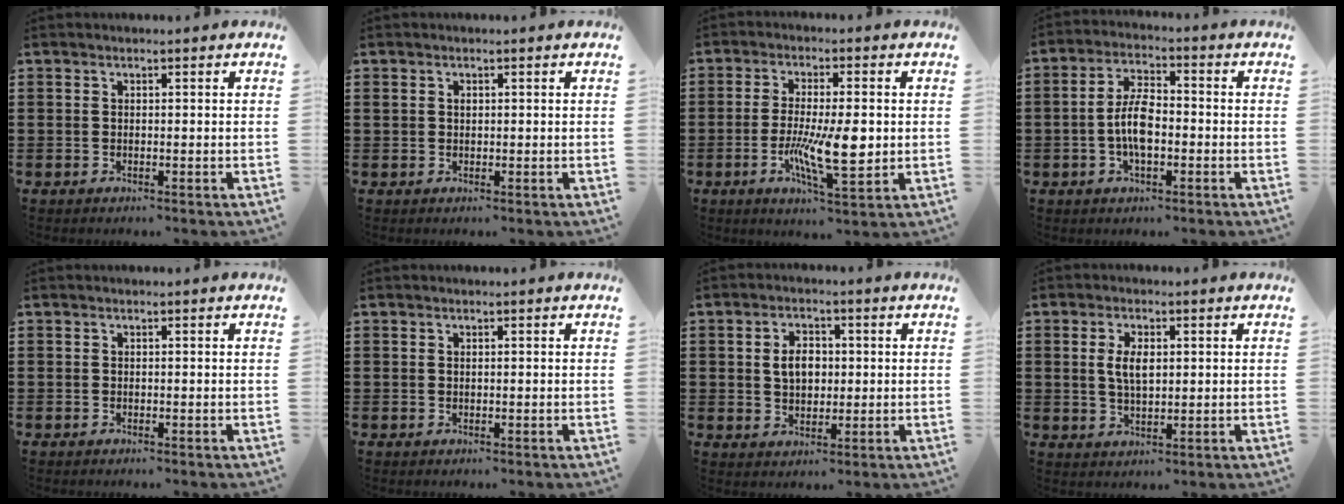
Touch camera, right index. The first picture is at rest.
{"total": 0.8, "force": [0.3, 0.6, 0.3], "torque": [-0.008, 0.003, 0.006]}
{"total": 10.7, "force": [-1.5, 3.2, 10.1], "torque": [-0.180, -0.015, -0.021]}
{"total": 6.7, "force": [-1.3, 2.8, 6.0], "torque": [-0.141, -0.007, -0.032]}
{"total": 0.0}
{"total": 0.0}
{"total": 4.2, "force": [0.4, 2.9, 3.0], "torque": [-0.050, 0.005, 0.000]}
{"total": 4.2, "force": [0.6, 2.0, 3.7], "torque": [-0.074, 0.008, 0.009]}